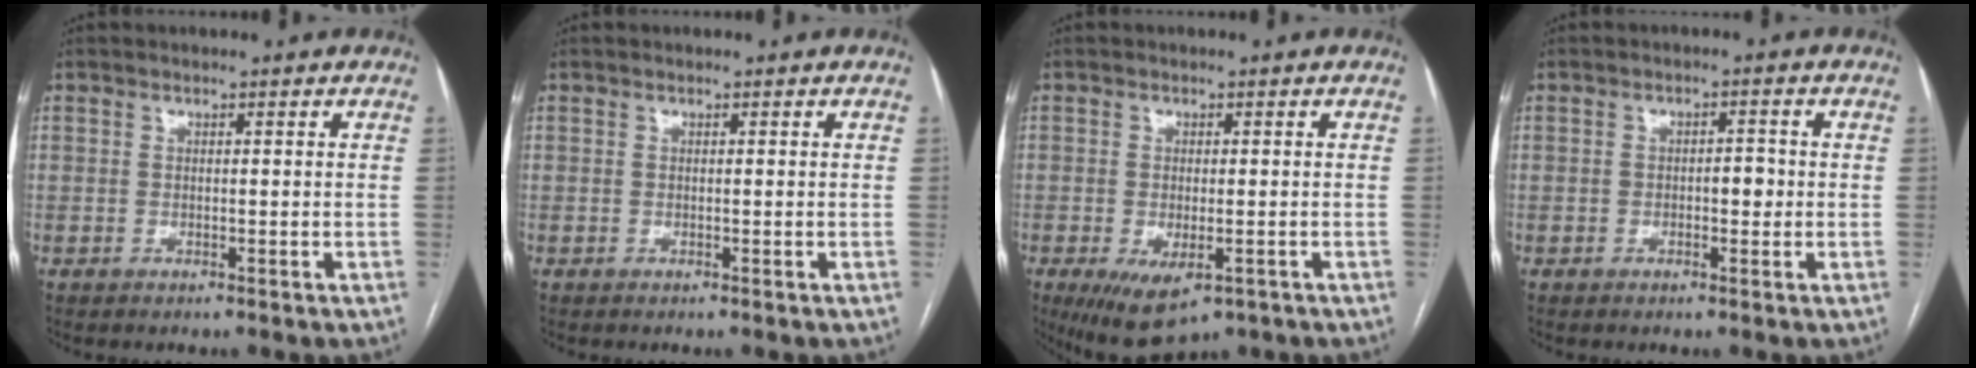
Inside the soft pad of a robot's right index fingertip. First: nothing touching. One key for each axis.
{"total": 0.0}
{"total": 8.4, "fx": -4.3, "fy": 3.6, "fz": 6.2, "tx": -0.105, "ty": -0.020, "tz": -0.062}
{"total": 2.6, "fx": -0.3, "fy": 1.3, "fz": 2.2, "tx": -0.031, "ty": 0.008, "tz": -0.003}